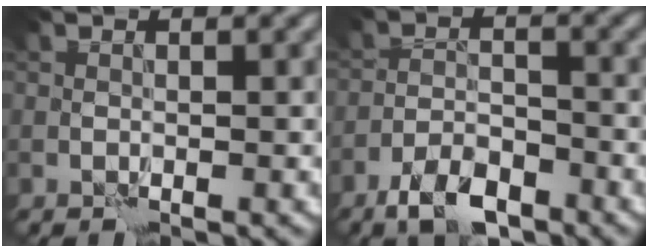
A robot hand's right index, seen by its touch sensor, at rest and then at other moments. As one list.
[{"total": 4.7, "force": [-3.5, 1.7, 2.7], "torque": [-0.041, -0.003, -0.066]}]